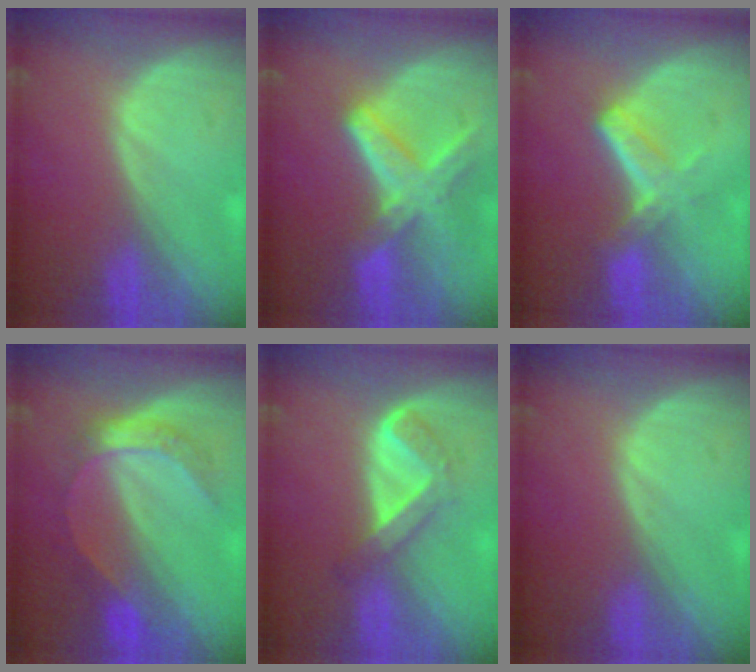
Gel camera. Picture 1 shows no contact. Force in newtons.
{"total": 8.3, "press": 7.3, "slide": 4.0}
{"total": 5.8, "press": 5.1, "slide": 2.9}
{"total": 5.4, "press": 5.4, "slide": 0.3}
{"total": 5.5, "press": 4.6, "slide": 3.0}
{"total": 0.0}